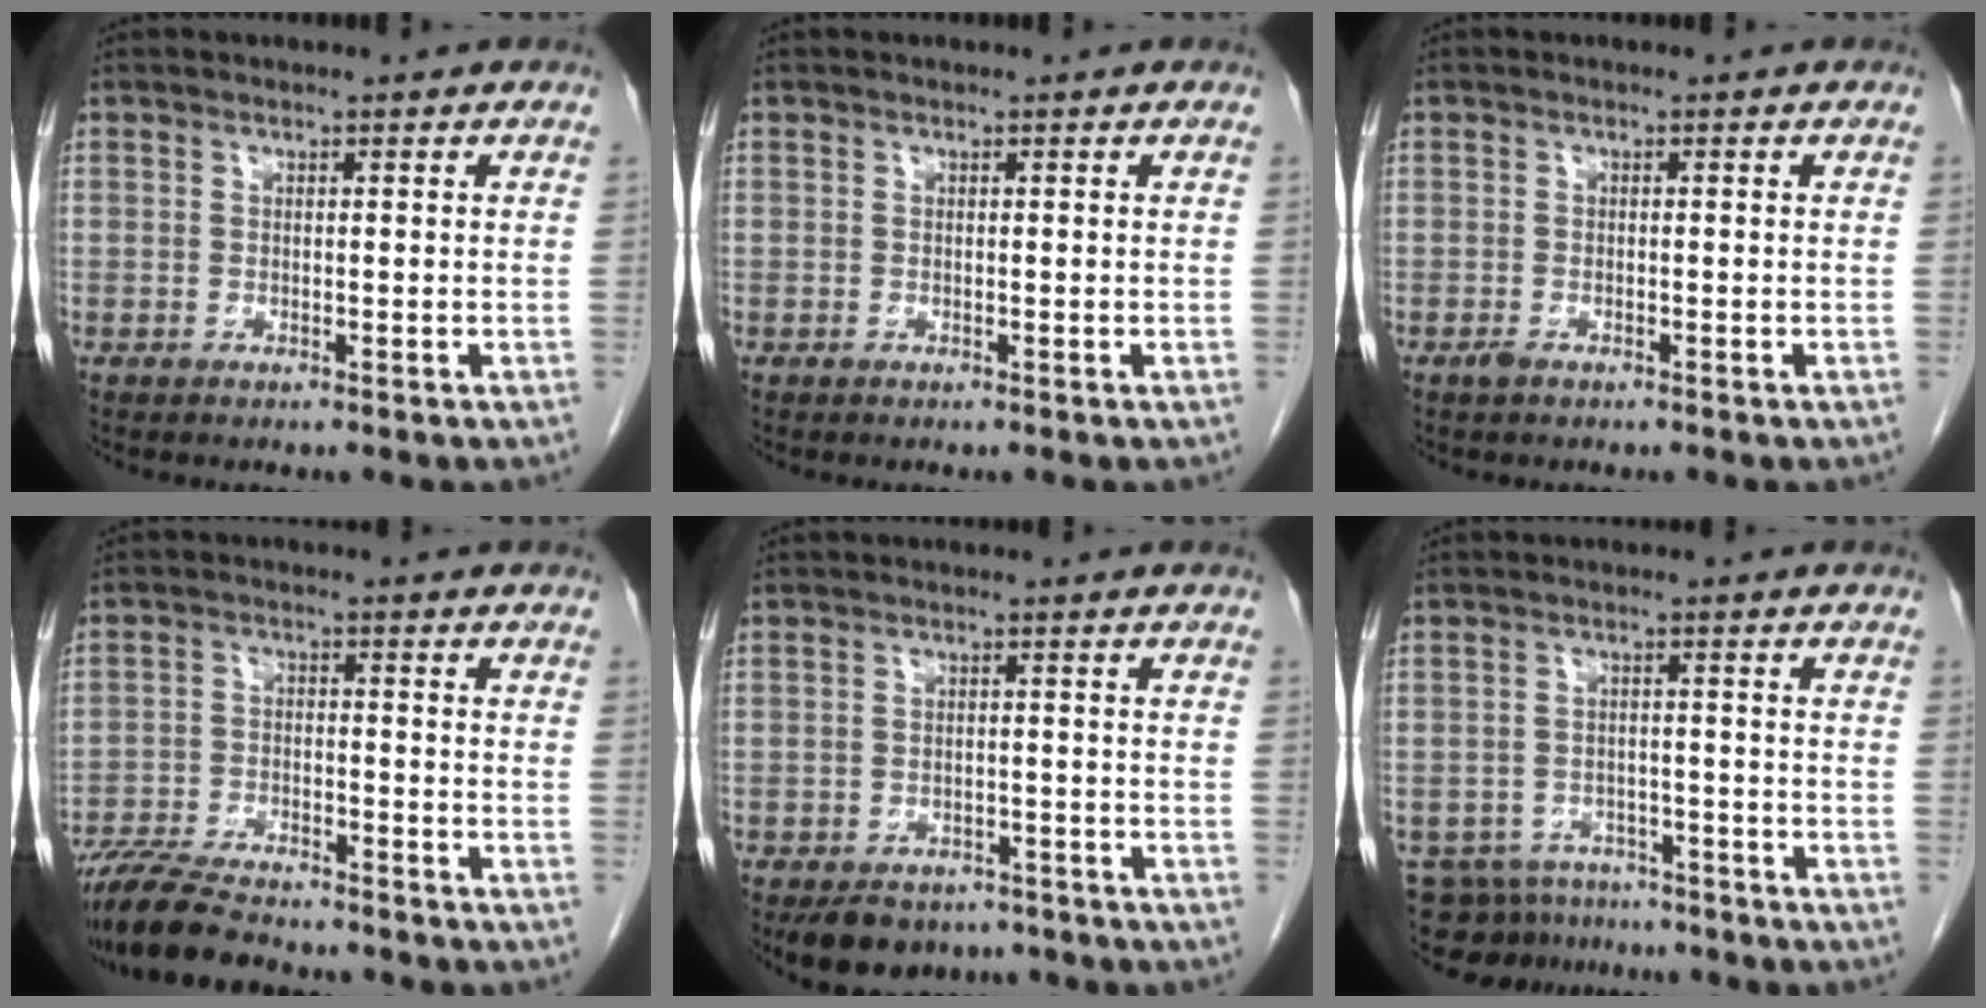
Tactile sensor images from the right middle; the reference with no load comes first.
{"total": 0.0}
{"total": 1.1, "force": [-0.8, 0.4, 0.6], "torque": [-0.016, -0.001, -0.012]}
{"total": 11.0, "force": [-9.7, 1.8, 4.8], "torque": [-0.092, -0.022, -0.162]}
{"total": 7.3, "force": [-5.8, 3.9, 2.1], "torque": [-0.026, -0.002, -0.080]}
{"total": 9.0, "force": [-7.9, 4.1, 1.2], "torque": [-0.021, -0.001, -0.109]}